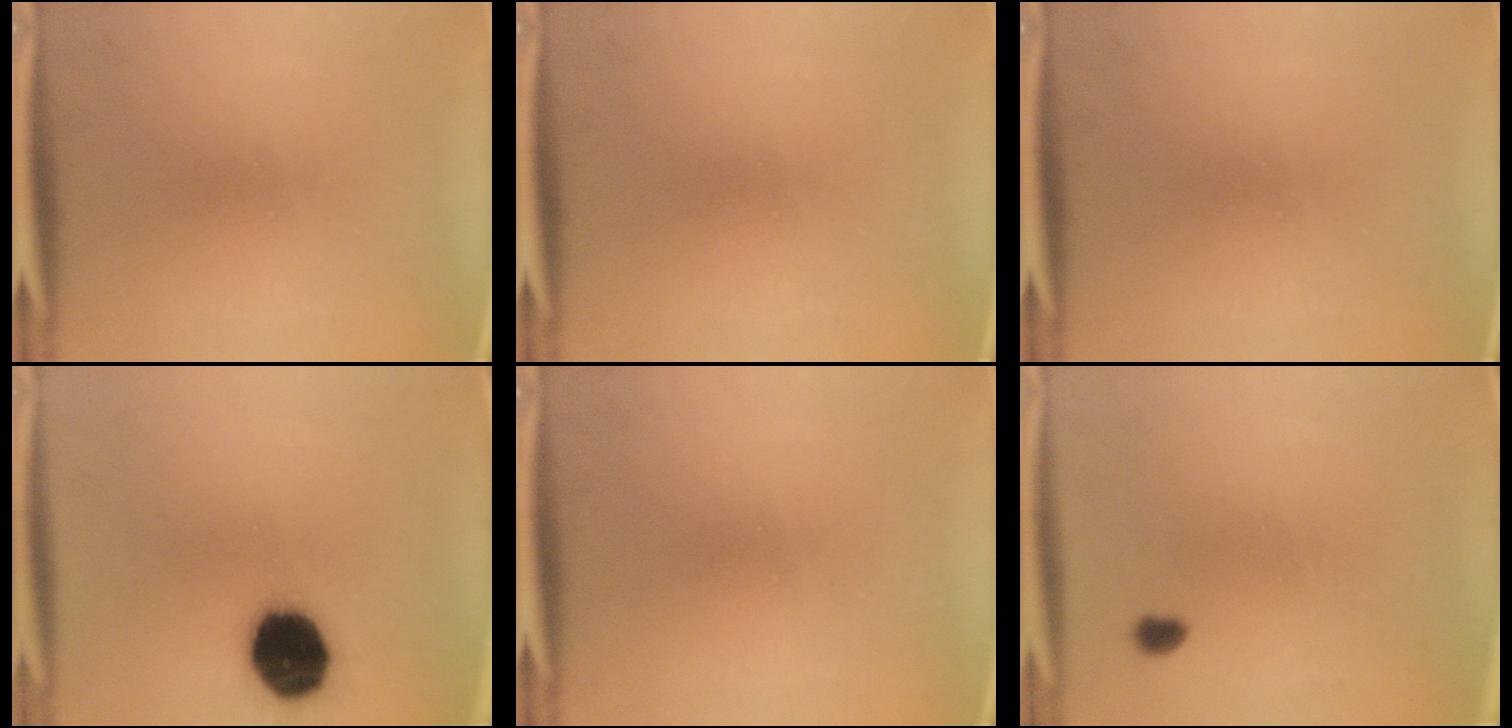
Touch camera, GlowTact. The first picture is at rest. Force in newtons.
{"total": 0.0}
{"total": 0.0}
{"total": 16.8}
{"total": 0.0}
{"total": 1.3}